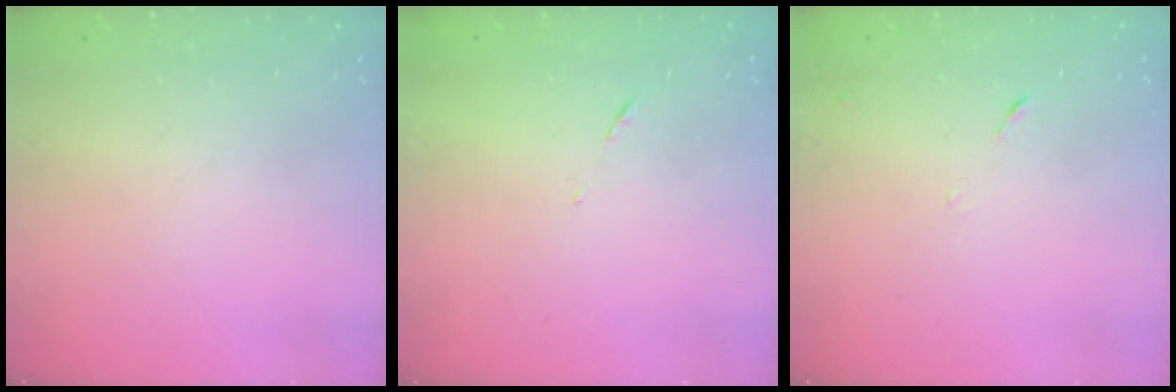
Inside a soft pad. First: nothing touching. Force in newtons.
{"total": 5.0, "press": 5.0, "slide": 0.3}
{"total": 6.3, "press": 6.2, "slide": 0.6}